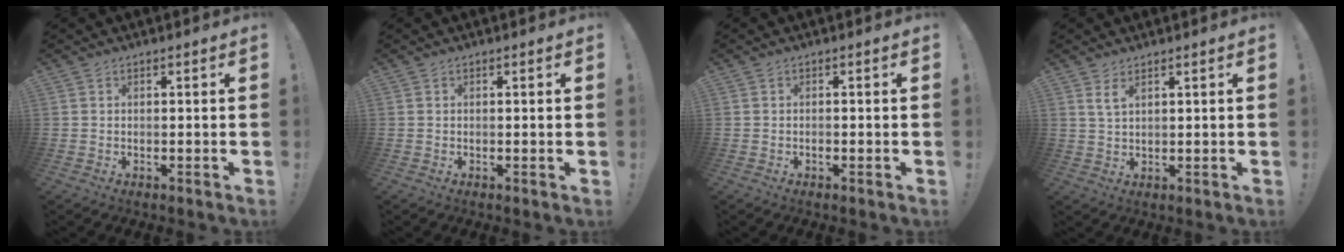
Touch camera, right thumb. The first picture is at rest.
{"total": 0.5, "force": [-0.1, -0.3, 0.4], "torque": [-0.004, -0.003, -0.002]}
{"total": 0.6, "force": [-0.6, 0.2, 0.2], "torque": [-0.010, 0.002, -0.008]}
{"total": 3.6, "force": [2.2, 1.4, 2.5], "torque": [-0.038, -0.011, 0.039]}